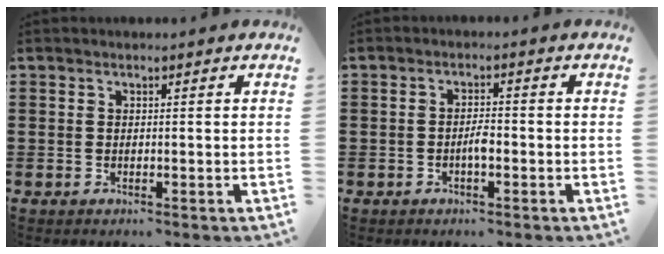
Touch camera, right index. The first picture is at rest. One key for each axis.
{"total": 2.5, "fx": -0.8, "fy": 0.8, "fz": 2.2, "tx": -0.042, "ty": 0.004, "tz": -0.016}